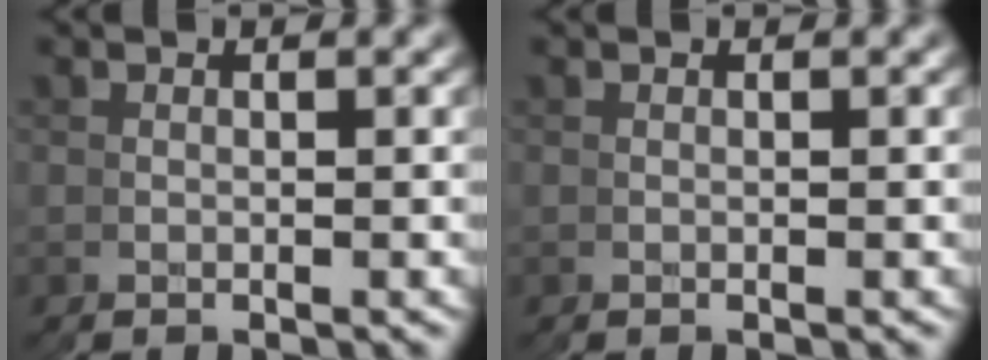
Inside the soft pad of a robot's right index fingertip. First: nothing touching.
{"total": 0.0}